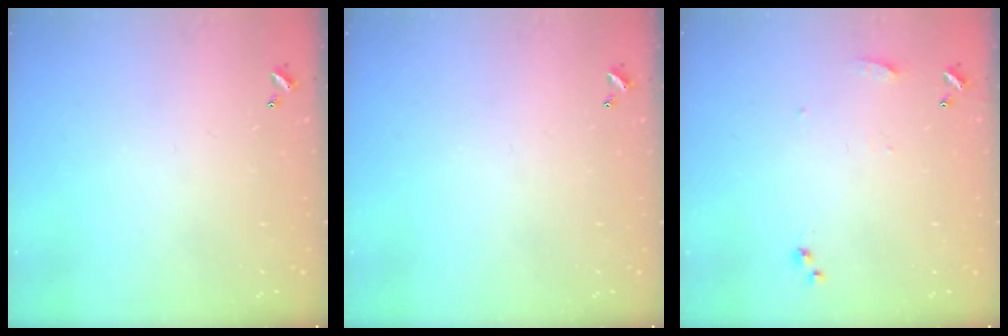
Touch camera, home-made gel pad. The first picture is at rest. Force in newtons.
{"total": 0.0}
{"total": 7.3, "press": 7.3, "slide": 0.8}